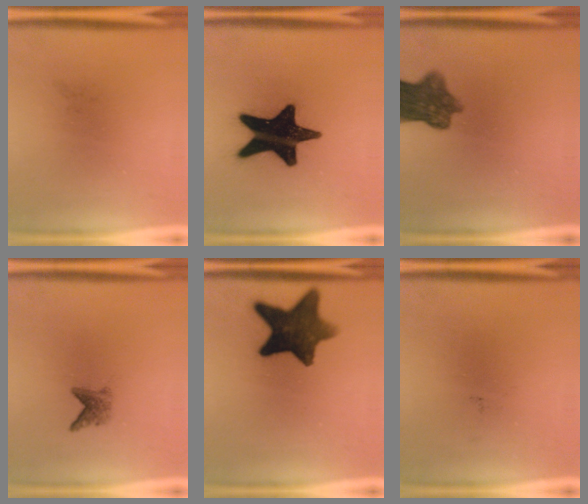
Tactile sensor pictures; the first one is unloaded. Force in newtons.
{"total": 20.0}
{"total": 8.0}
{"total": 2.1}
{"total": 12.4}
{"total": 0.0}